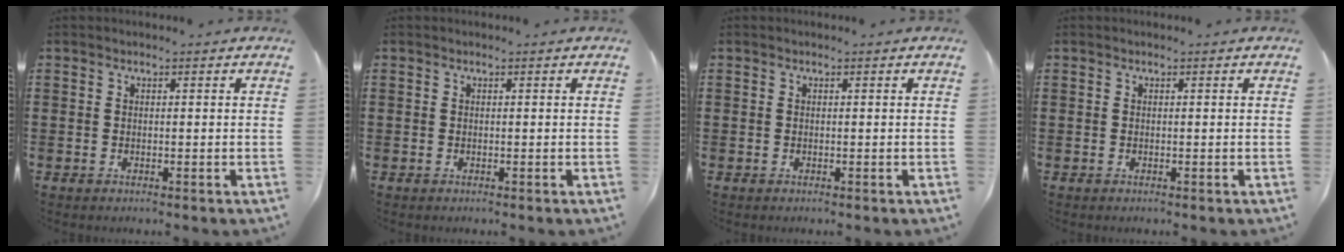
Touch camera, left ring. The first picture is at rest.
{"total": 0.0}
{"total": 0.0}
{"total": 0.0}